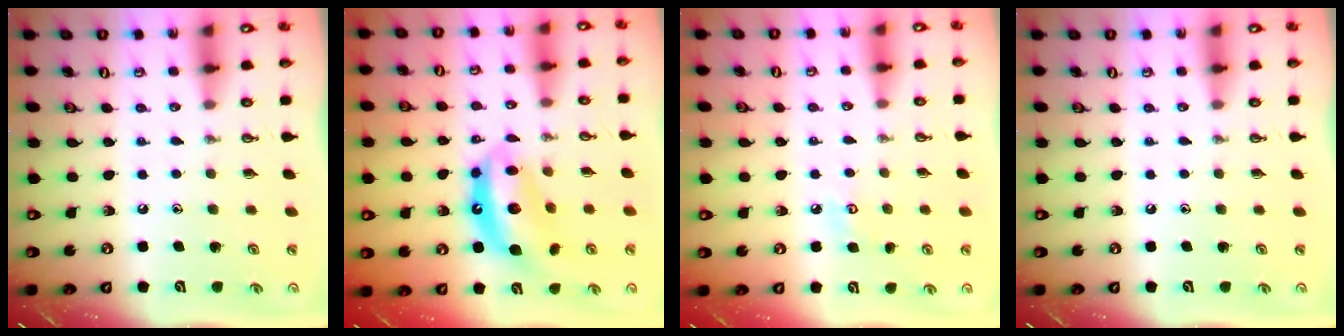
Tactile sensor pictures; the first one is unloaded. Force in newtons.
{"total": 12.1, "press": 12.0, "slide": 1.1}
{"total": 4.9, "press": 4.8, "slide": 0.5}
{"total": 0.0}